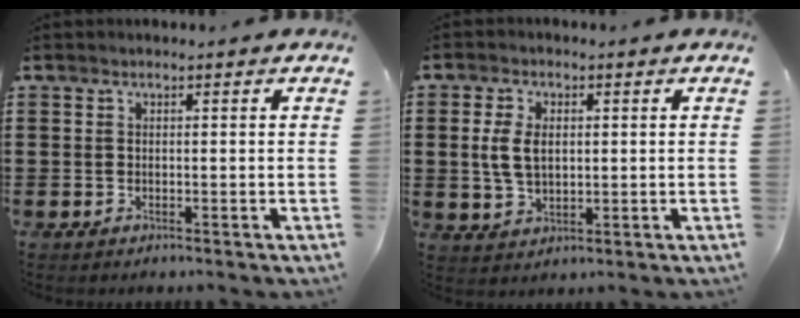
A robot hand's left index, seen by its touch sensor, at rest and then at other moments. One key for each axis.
{"total": 5.4, "fx": 0.7, "fy": 3.1, "fz": 4.3, "tx": -0.111, "ty": 0.003, "tz": 0.006}